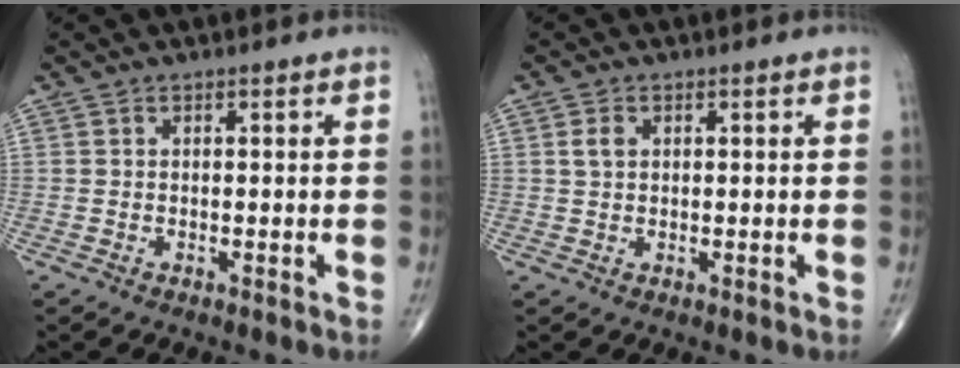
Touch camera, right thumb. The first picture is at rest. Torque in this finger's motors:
{"motor_torque": [-0.10, 0.09, 0.04, 0.01, 0.00]}